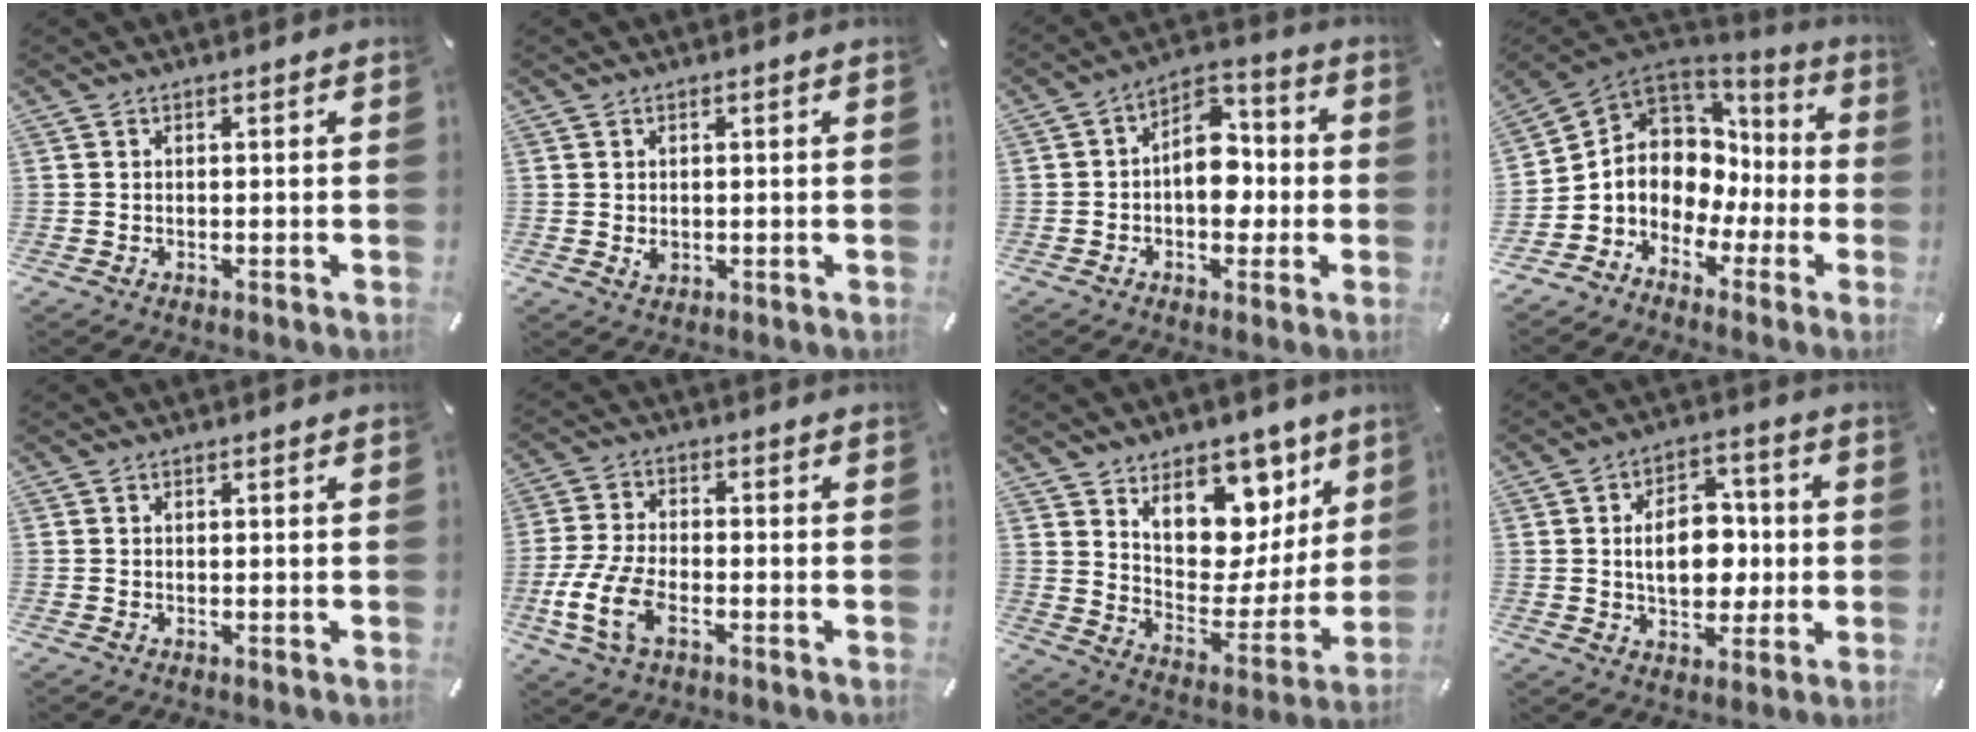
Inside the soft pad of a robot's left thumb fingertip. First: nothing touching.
{"total": 1.4, "force": [0.1, 1.2, 0.8], "torque": [-0.008, 0.000, -0.001]}
{"total": 10.3, "force": [-1.1, 7.2, 7.2], "torque": [-0.103, 0.006, -0.020]}
{"total": 8.2, "force": [-0.5, 7.9, 2.1], "torque": [-0.057, -0.028, -0.006]}
{"total": 0.0}
{"total": 10.0, "force": [-4.1, 5.3, 7.4], "torque": [-0.171, 0.000, -0.077]}
{"total": 13.4, "force": [8.2, 9.6, 4.5], "torque": [-0.032, -0.095, 0.144]}
{"total": 12.2, "force": [0.0, 8.5, 8.7], "torque": [-0.127, 0.005, -0.003]}